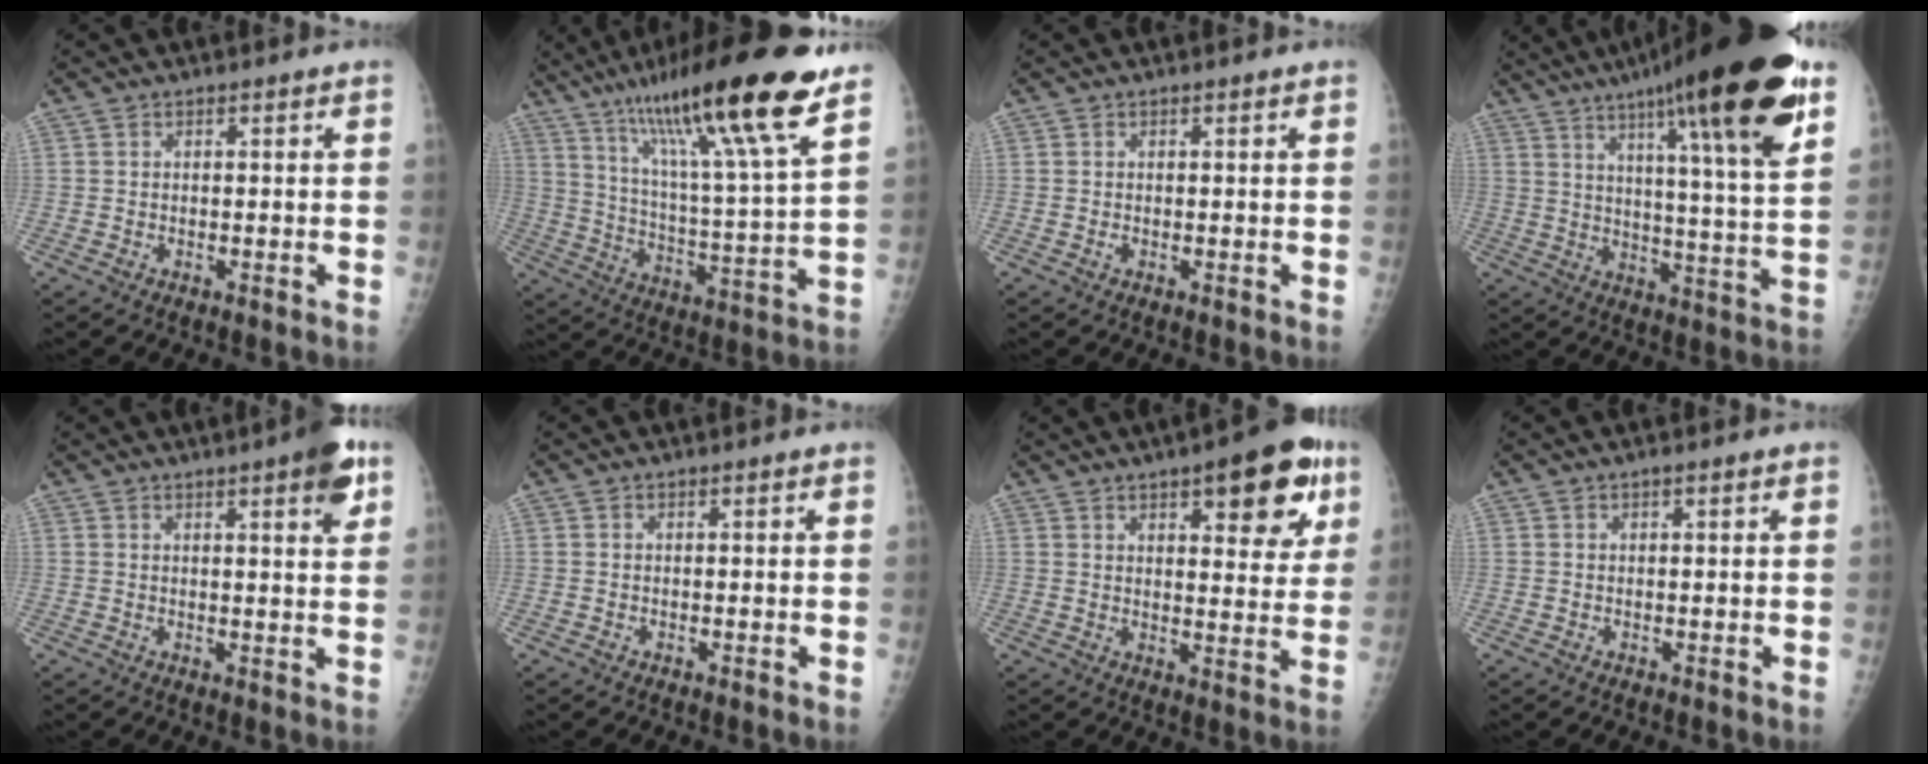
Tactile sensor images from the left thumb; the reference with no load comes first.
{"total": 23.8, "force": [15.2, 2.2, 18.2], "torque": [-0.294, -0.045, 0.253]}
{"total": 0.6, "force": [0.0, 0.4, 0.4], "torque": [-0.006, 0.002, 0.002]}
{"total": 26.1, "force": [14.9, 3.6, 21.1], "torque": [-0.309, -0.039, 0.217]}
{"total": 6.9, "force": [3.6, 1.4, 5.7], "torque": [-0.068, -0.011, 0.042]}
{"total": 0.0}
{"total": 15.2, "force": [7.6, 5.5, 12.0], "torque": [-0.115, -0.021, 0.097]}
{"total": 0.8, "force": [0.4, 0.2, 0.7], "torque": [-0.015, 0.004, 0.007]}